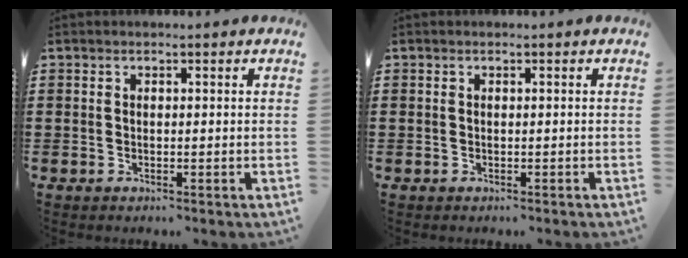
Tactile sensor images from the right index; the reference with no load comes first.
{"total": 0.0}